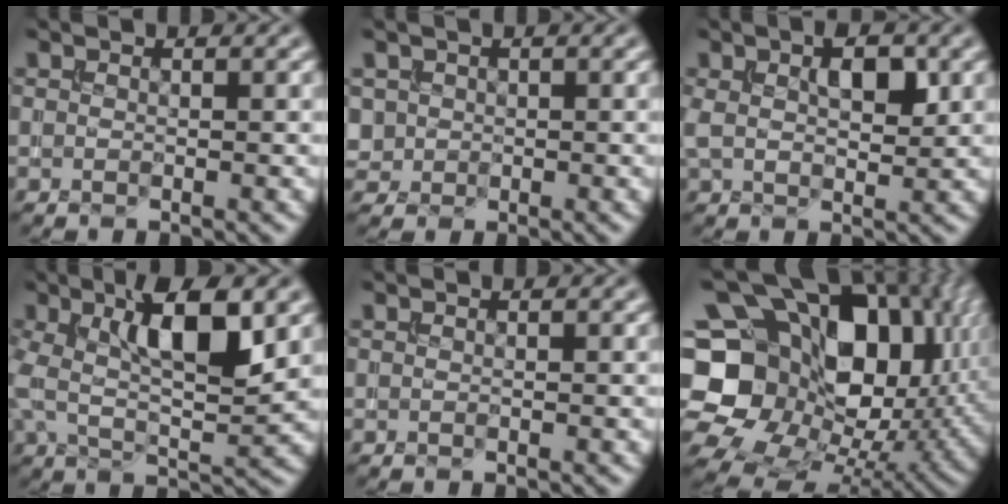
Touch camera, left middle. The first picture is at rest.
{"total": 1.6, "force": [0.1, 1.6, 0.2], "torque": [0.002, -0.005, 0.007]}
{"total": 4.6, "force": [1.3, 2.2, 3.8], "torque": [-0.074, 0.006, 0.024]}
{"total": 8.6, "force": [2.0, 2.8, 7.9], "torque": [-0.146, 0.006, 0.030]}
{"total": 0.0}
{"total": 19.8, "force": [3.3, 15.3, 12.1], "torque": [-0.238, -0.003, 0.081]}